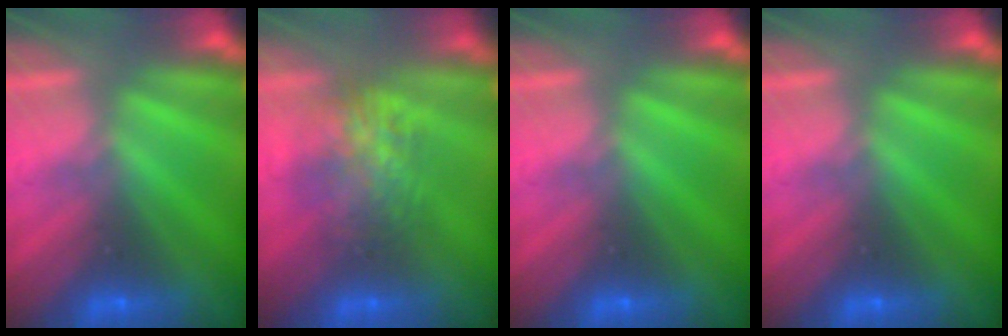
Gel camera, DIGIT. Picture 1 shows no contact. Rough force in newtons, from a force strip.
{"total": 7.3}
{"total": 0.0}
{"total": 0.0}